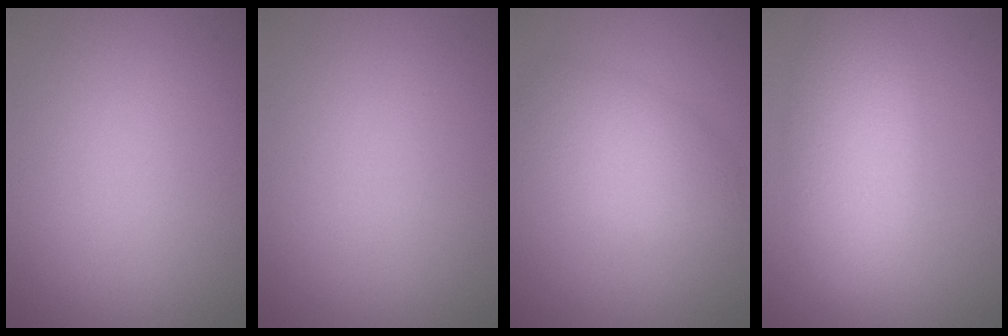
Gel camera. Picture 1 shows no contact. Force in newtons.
{"total": 0.0}
{"total": 4.2, "press": 4.1, "slide": 0.3}
{"total": 5.9, "press": 5.9, "slide": 0.6}